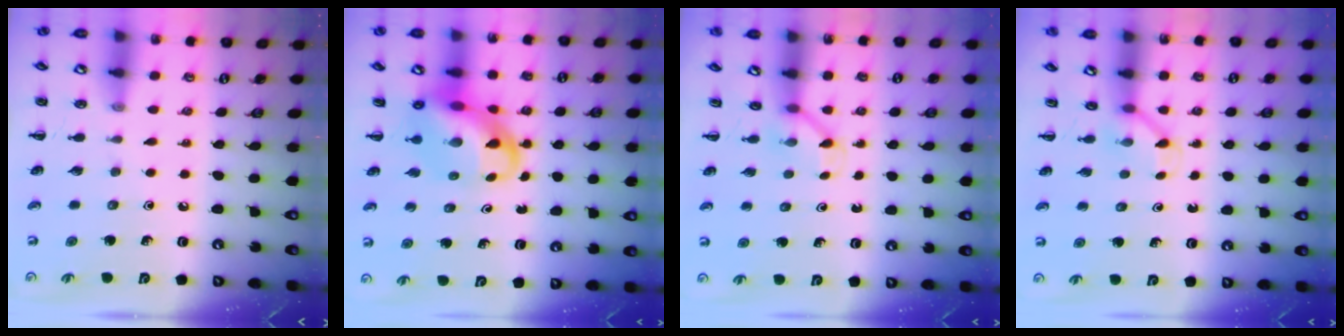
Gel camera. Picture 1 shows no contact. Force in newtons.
{"total": 11.5, "press": 11.1, "slide": 3.0}
{"total": 2.8, "press": 2.7, "slide": 0.9}
{"total": 2.8, "press": 2.7, "slide": 0.9}